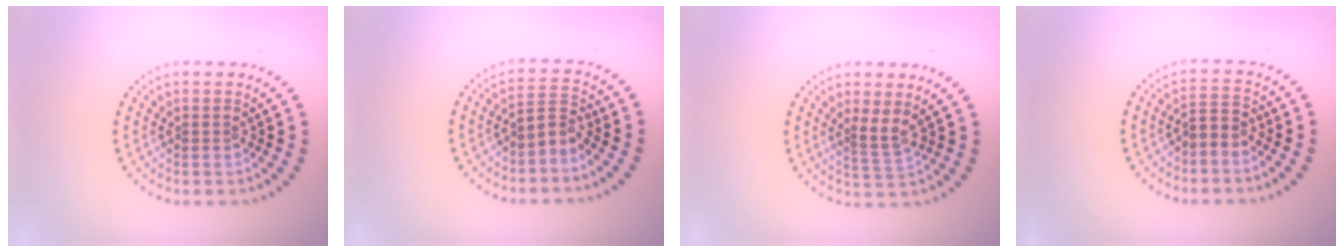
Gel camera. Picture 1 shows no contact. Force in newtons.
{"total": 2.1, "press": 1.4, "slide": 1.6}
{"total": 2.0, "press": 1.3, "slide": 1.5}
{"total": 1.8, "press": 1.3, "slide": 1.3}